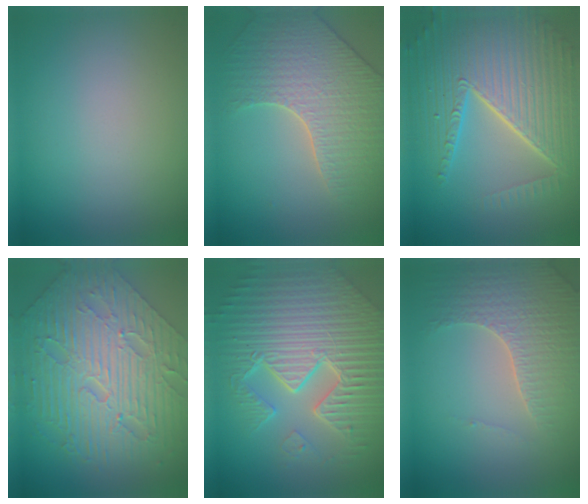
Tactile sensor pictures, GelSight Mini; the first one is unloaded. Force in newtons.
{"total": 4.5, "press": 4.3, "slide": 1.1}
{"total": 10.1, "press": 6.4, "slide": 7.8}
{"total": 10.4, "press": 7.1, "slide": 7.6}
{"total": 10.8, "press": 6.9, "slide": 8.3}
{"total": 4.2, "press": 3.7, "slide": 1.8}